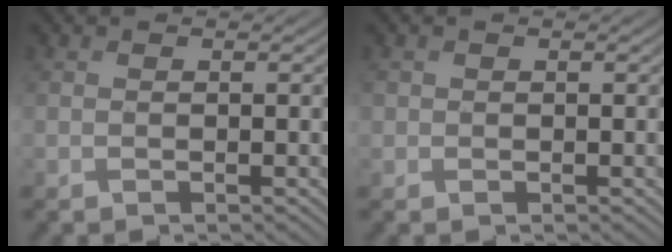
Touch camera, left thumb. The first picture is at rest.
{"total": 0.8, "force": [0.1, 0.8, 0.0], "torque": [-0.001, -0.002, 0.002]}